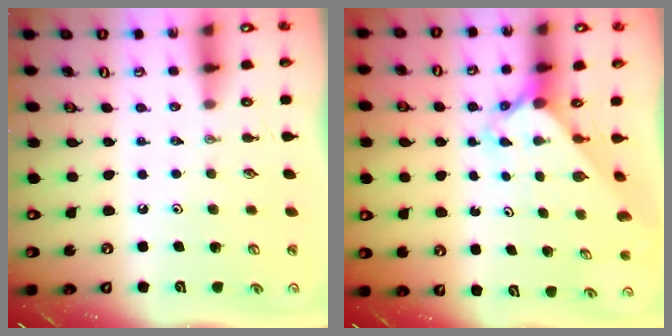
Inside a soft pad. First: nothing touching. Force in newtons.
{"total": 2.4, "press": 2.4, "slide": 0.1}